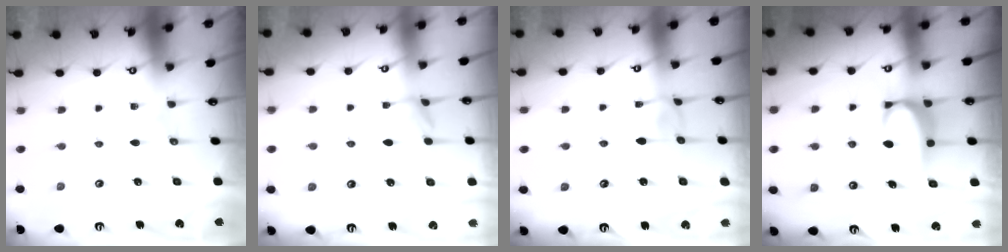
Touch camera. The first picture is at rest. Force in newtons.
{"total": 2.7, "press": 2.7, "slide": 0.5}
{"total": 2.4, "press": 2.4, "slide": 0.3}
{"total": 2.0, "press": 2.0, "slide": 0.5}